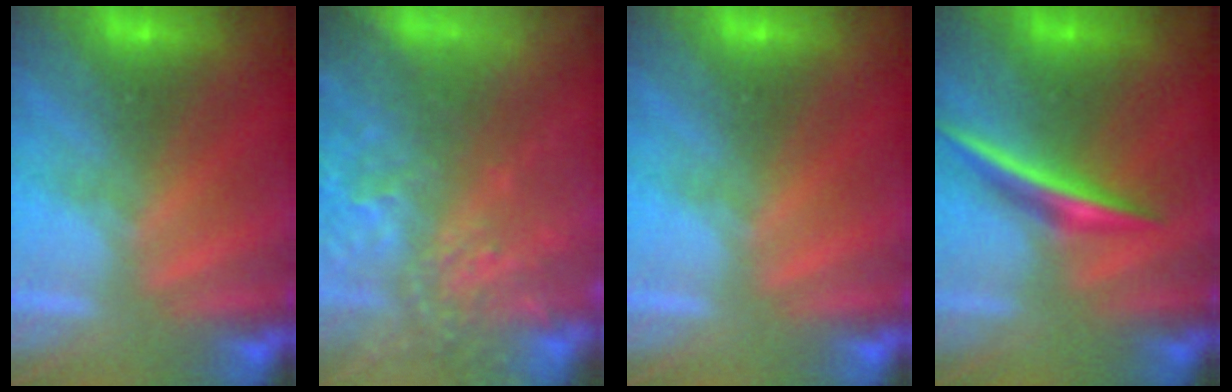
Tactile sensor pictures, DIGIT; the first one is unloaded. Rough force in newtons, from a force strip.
{"total": 8.3}
{"total": 0.0}
{"total": 1.9}